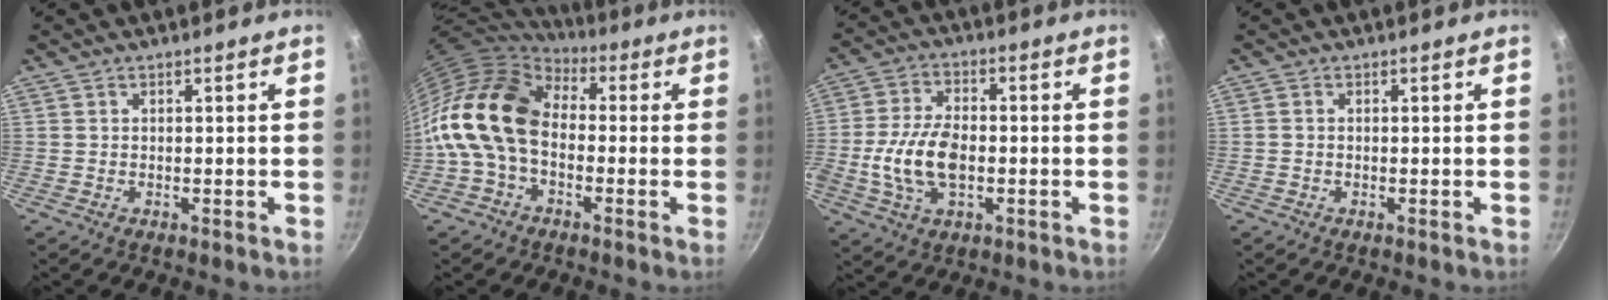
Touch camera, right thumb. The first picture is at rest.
{"total": 16.8, "force": [-0.7, 11.5, 12.3], "torque": [-0.210, 0.033, -0.031]}
{"total": 11.6, "force": [-1.8, 6.6, 9.3], "torque": [-0.178, 0.021, -0.039]}
{"total": 0.6, "force": [-0.1, 0.4, 0.4], "torque": [-0.007, 0.004, -0.003]}